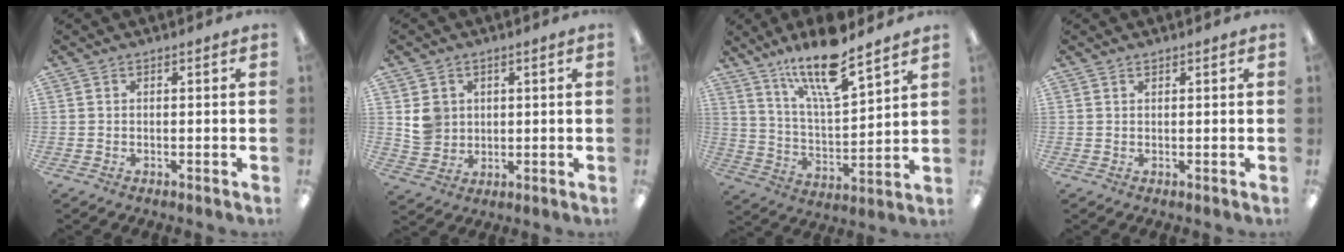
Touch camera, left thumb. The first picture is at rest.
{"total": 5.8, "force": [1.8, 5.4, 1.2], "torque": [-0.016, 0.001, 0.034]}
{"total": 15.8, "force": [12.1, 3.6, 9.5], "torque": [-0.174, -0.061, 0.200]}
{"total": 0.6, "force": [0.6, 0.2, 0.1], "torque": [-0.002, 0.001, 0.010]}